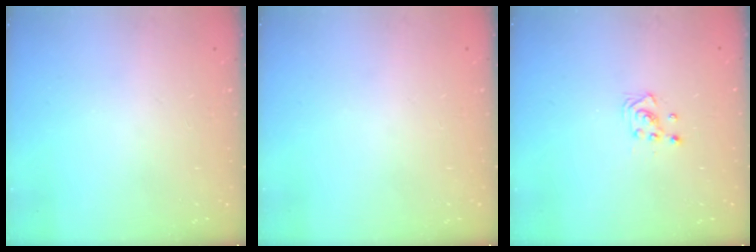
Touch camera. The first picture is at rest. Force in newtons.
{"total": 0.0}
{"total": 3.1, "press": 3.1, "slide": 0.3}